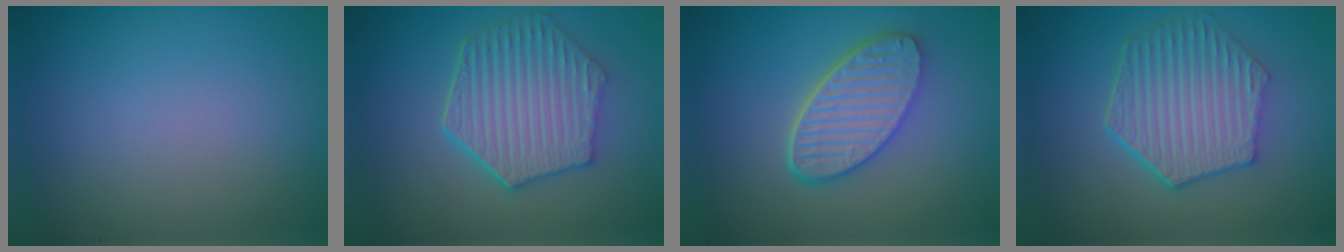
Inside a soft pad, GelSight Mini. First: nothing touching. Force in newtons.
{"total": 6.5, "press": 4.9, "slide": 4.3}
{"total": 5.7, "press": 4.4, "slide": 3.6}
{"total": 6.2, "press": 4.8, "slide": 3.9}